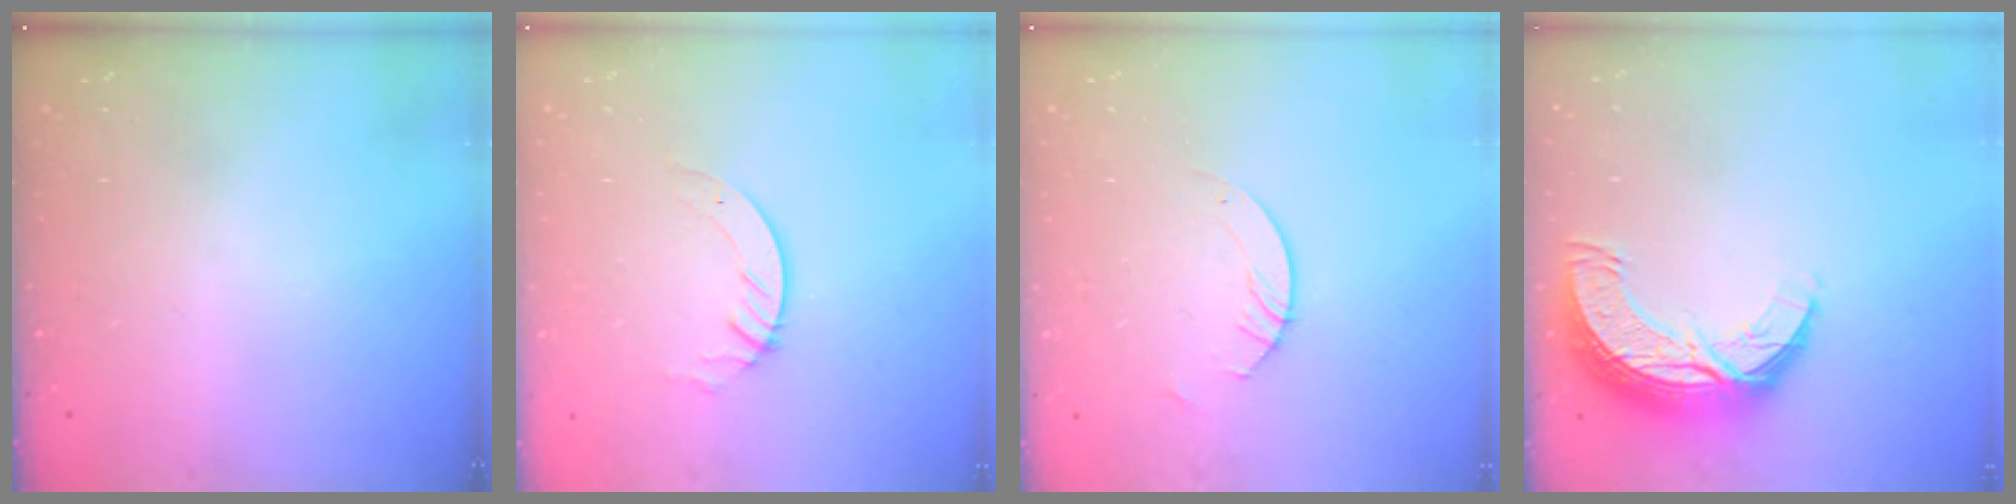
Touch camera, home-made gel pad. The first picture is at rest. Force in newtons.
{"total": 3.1, "press": 3.1, "slide": 0.2}
{"total": 3.0, "press": 3.0, "slide": 0.3}
{"total": 10.2, "press": 10.2, "slide": 0.6}